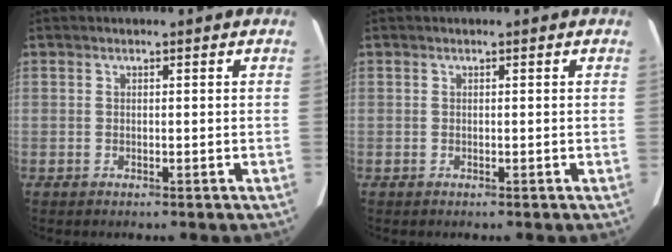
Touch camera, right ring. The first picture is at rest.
{"total": 0.0}